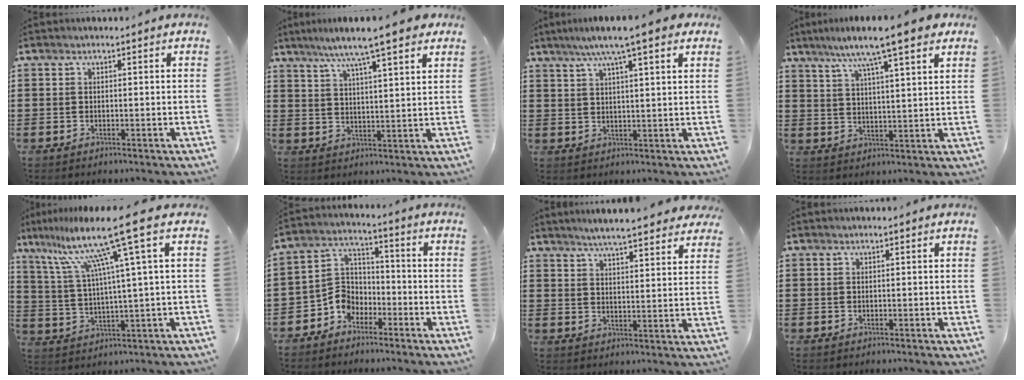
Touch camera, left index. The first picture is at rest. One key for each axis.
{"total": 8.0, "fx": 6.4, "fy": 0.5, "fz": 4.8, "tx": -0.113, "ty": -0.013, "tz": 0.110}
{"total": 6.9, "fx": 5.1, "fy": 0.5, "fz": 4.7, "tx": -0.104, "ty": -0.002, "tz": 0.088}
{"total": 9.1, "fx": 7.0, "fy": 0.8, "fz": 5.8, "tx": -0.125, "ty": -0.017, "tz": 0.119}
{"total": 13.3, "fx": 7.3, "fy": -1.0, "fz": 11.1, "tx": -0.242, "ty": -0.028, "tz": 0.106}
{"total": 5.6, "fx": -3.9, "fy": 4.0, "fz": 0.8, "tx": -0.045, "ty": 0.004, "tz": -0.086}
{"total": 4.9, "fx": 4.6, "fy": -0.2, "fz": 1.6, "tx": -0.050, "ty": -0.019, "tz": 0.081}
{"total": 0.0}